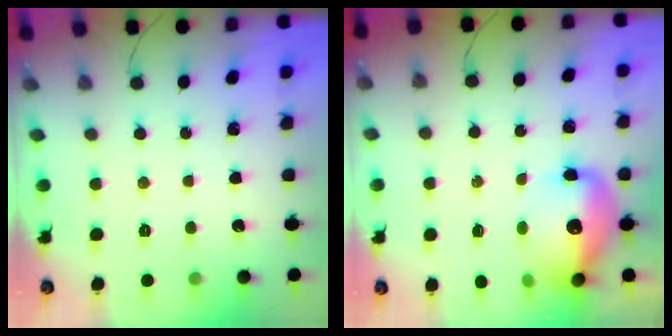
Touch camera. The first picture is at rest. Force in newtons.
{"total": 13.4, "press": 13.1, "slide": 2.9}